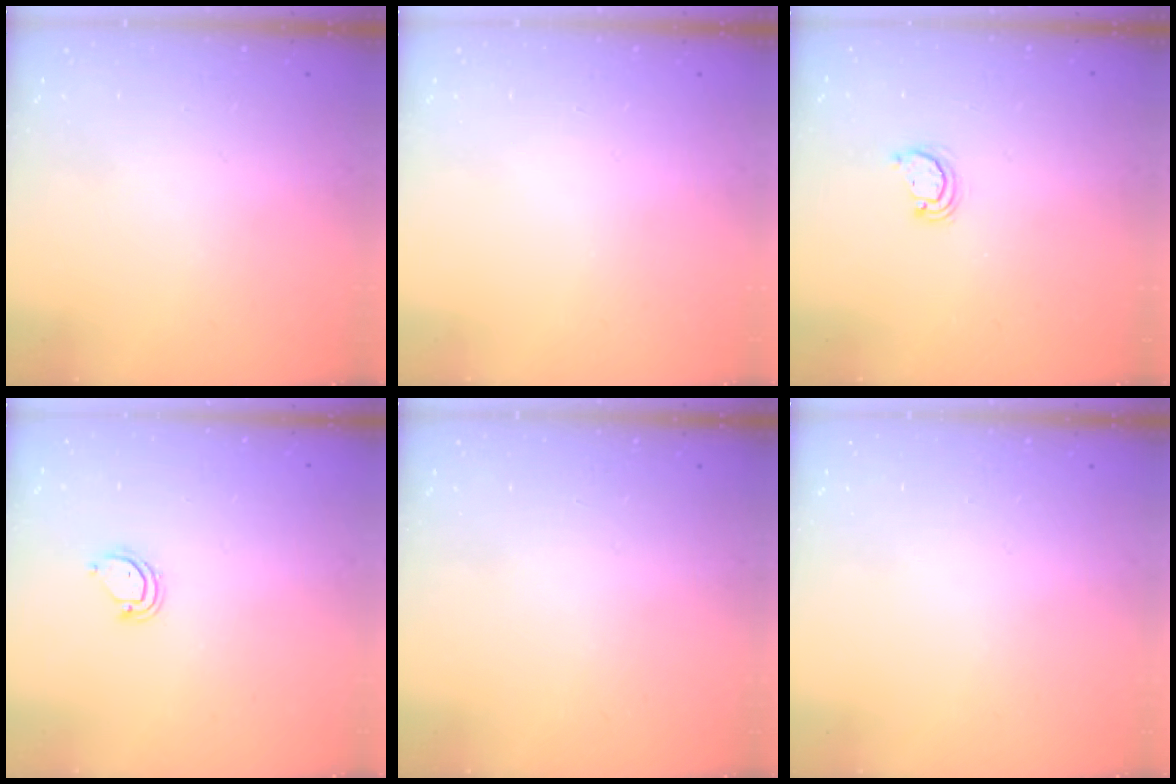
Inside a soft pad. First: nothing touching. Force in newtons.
{"total": 0.0}
{"total": 2.5, "press": 2.5, "slide": 0.3}
{"total": 3.1, "press": 3.1, "slide": 0.2}
{"total": 0.0}
{"total": 0.0}